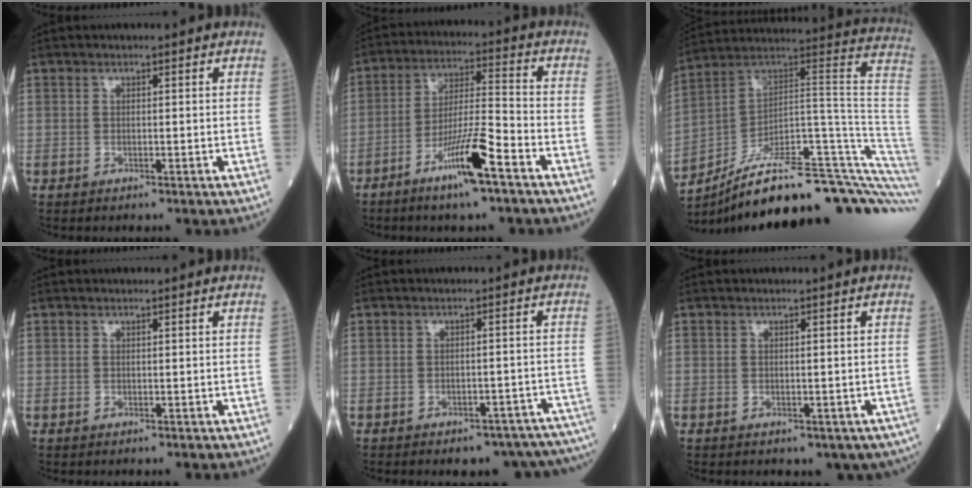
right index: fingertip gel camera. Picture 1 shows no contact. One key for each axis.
{"total": 10.4, "fx": -6.0, "fy": 0.4, "fz": 8.5, "tx": -0.159, "ty": -0.008, "tz": -0.107}
{"total": 30.7, "fx": -23.2, "fy": 2.9, "fz": 19.9, "tx": -0.166, "ty": 0.032, "tz": -0.335}
{"total": 0.0}
{"total": 12.7, "fx": -11.2, "fy": 4.4, "fz": 3.9, "tx": -0.012, "ty": 0.029, "tz": -0.119}
{"total": 4.7, "fx": -3.2, "fy": 2.8, "fz": 2.2, "tx": -0.006, "ty": 0.003, "tz": -0.039}